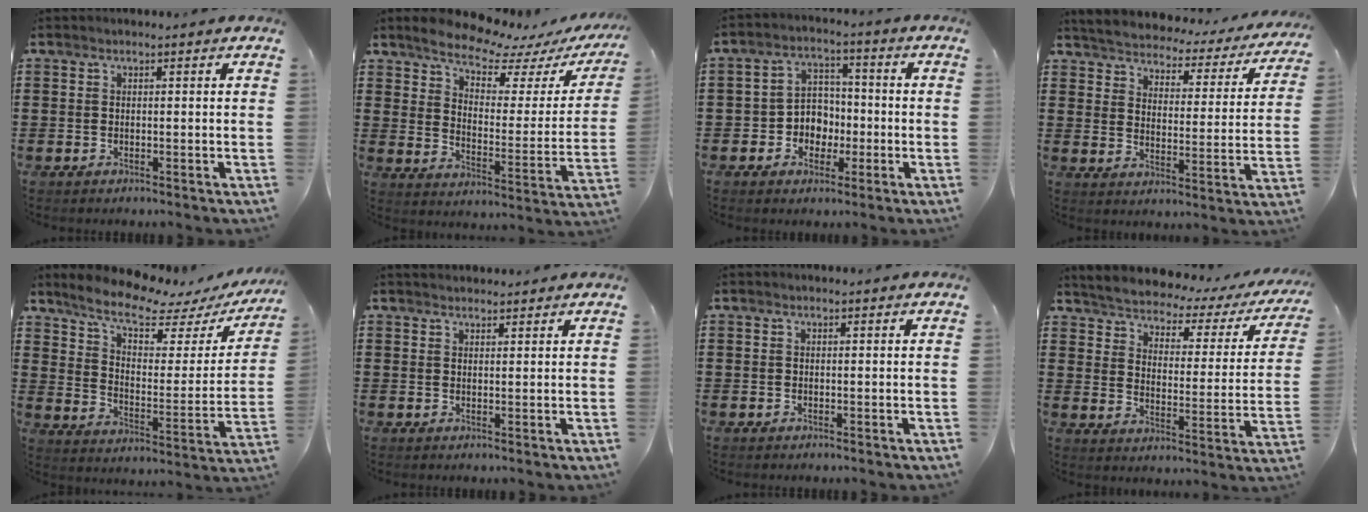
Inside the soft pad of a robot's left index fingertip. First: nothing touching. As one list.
[{"total": 8.0, "force": [7.3, 1.8, 2.8], "torque": [-0.069, -0.053, 0.124]}, {"total": 5.1, "force": [-1.7, 4.5, 1.6], "torque": [-0.044, 0.016, -0.034]}, {"total": 3.2, "force": [3.2, 0.1, 0.0], "torque": [-0.024, -0.032, 0.047]}, {"total": 9.6, "force": [8.0, 2.1, 5.0], "torque": [-0.114, -0.045, 0.136]}, {"total": 1.3, "force": [1.3, 0.2, 0.0], "torque": [-0.003, 0.001, 0.026]}, {"total": 0.0}, {"total": 2.9, "force": [2.8, 0.3, 0.6], "torque": [-0.035, -0.030, 0.037]}]